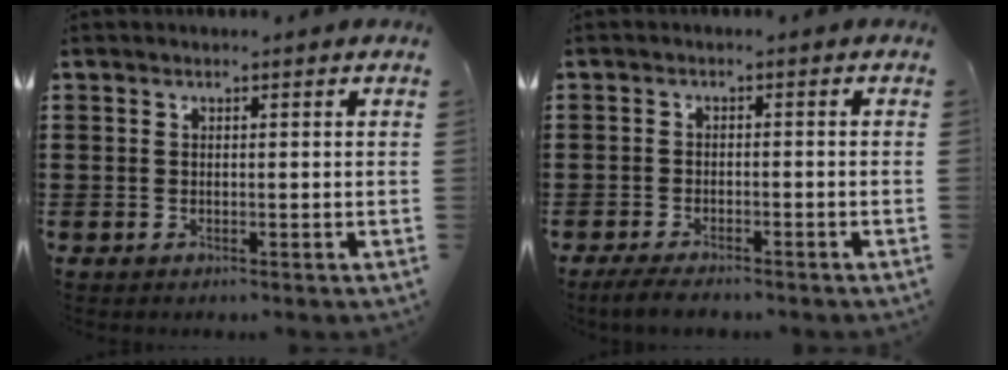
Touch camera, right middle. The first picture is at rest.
{"total": 2.6, "force": [-2.4, 0.5, 0.8], "torque": [-0.030, -0.002, -0.054]}